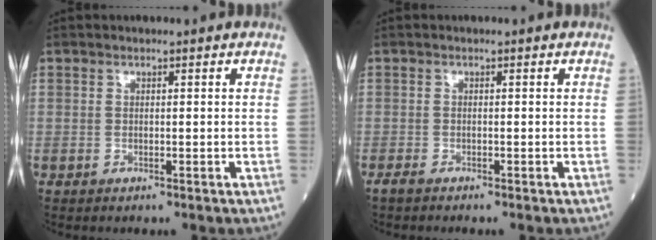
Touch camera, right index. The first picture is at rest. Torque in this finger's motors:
{"motor_torque": [0.25, -0.13, -0.03, 0.00]}